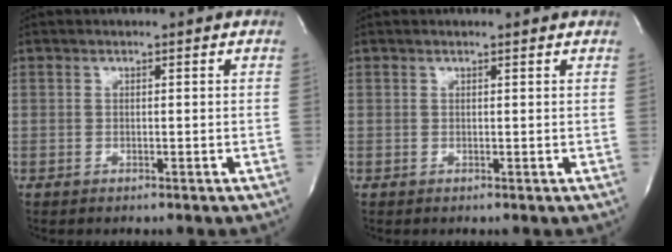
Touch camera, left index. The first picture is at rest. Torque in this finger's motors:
{"motor_torque": [0.00, -0.02, -0.22, -0.09]}